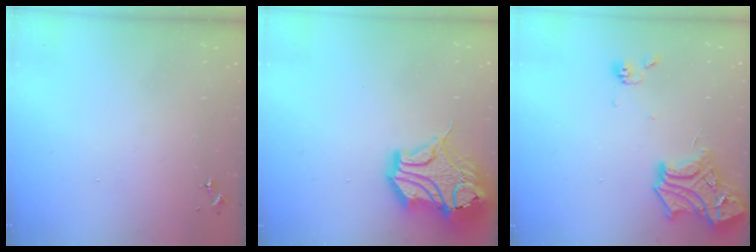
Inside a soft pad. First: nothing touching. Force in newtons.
{"total": 19.2, "press": 19.0, "slide": 3.0}
{"total": 16.2, "press": 16.2, "slide": 1.5}